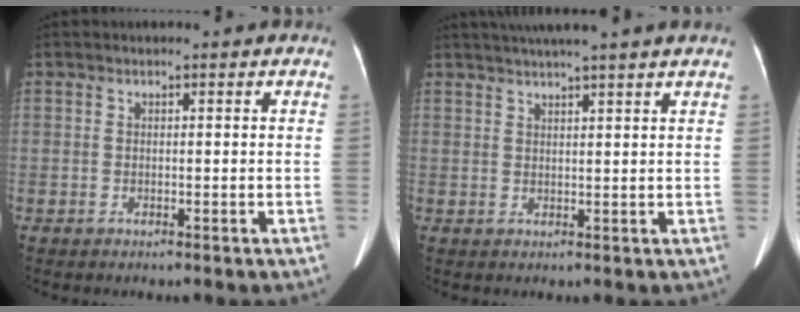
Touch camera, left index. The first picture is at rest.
{"total": 8.7, "force": [7.4, -1.1, 4.5], "torque": [-0.070, 0.028, 0.094]}